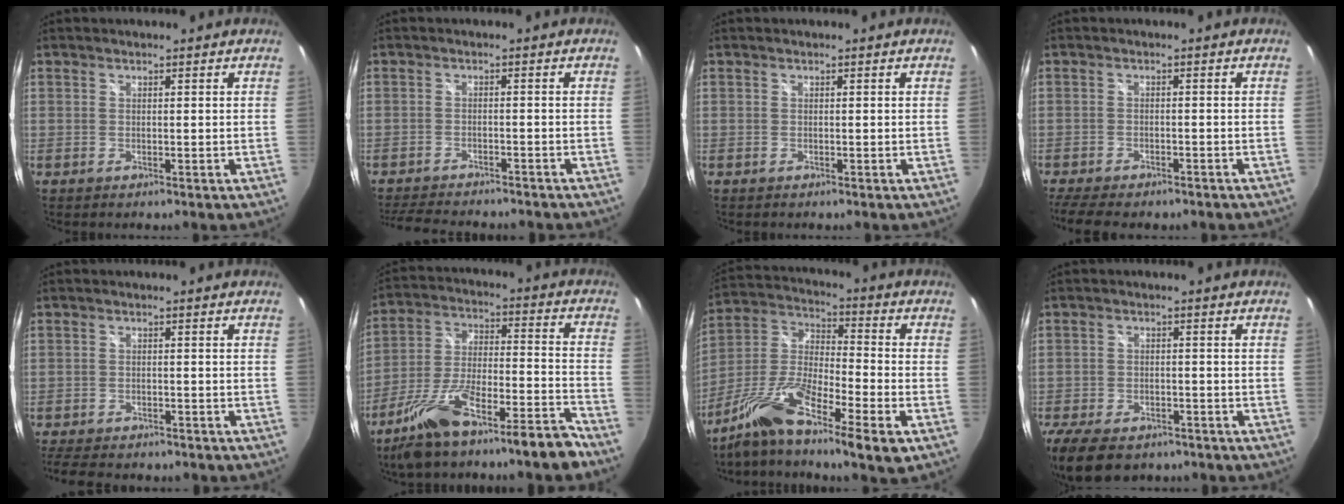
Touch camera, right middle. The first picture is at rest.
{"total": 10.3, "force": [-9.3, 2.2, 3.8], "torque": [-0.092, -0.013, -0.141]}
{"total": 0.0}
{"total": 9.8, "force": [-8.1, 3.1, 4.6], "torque": [-0.109, -0.028, -0.128]}
{"total": 10.5, "force": [-9.0, 3.4, 4.2], "torque": [-0.100, -0.018, -0.134]}
{"total": 16.4, "force": [-12.7, 2.3, 10.1], "torque": [-0.176, 0.007, -0.212]}
{"total": 15.6, "force": [-9.6, 2.1, 12.1], "torque": [-0.243, -0.020, -0.191]}
{"total": 13.4, "force": [-9.8, 6.7, 6.4], "torque": [-0.158, -0.024, -0.159]}